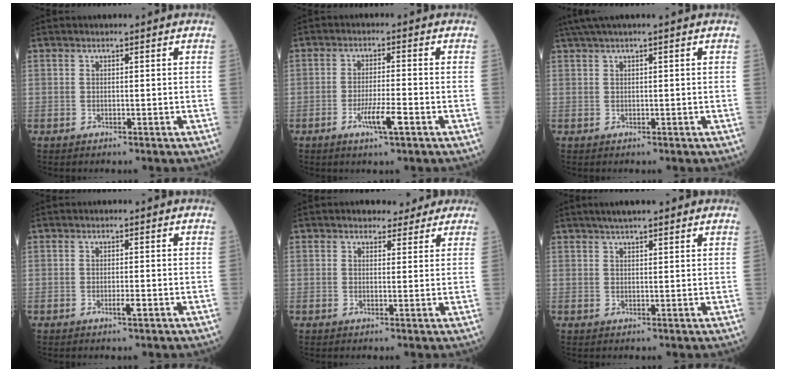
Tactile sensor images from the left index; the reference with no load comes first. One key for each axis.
{"total": 4.8, "fx": -2.3, "fy": 0.2, "fz": 4.2, "tx": -0.082, "ty": -0.007, "tz": -0.041}
{"total": 2.3, "fx": 1.6, "fy": -0.5, "fz": 1.7, "tx": -0.041, "ty": 0.020, "tz": 0.037}
{"total": 1.2, "fx": -0.5, "fy": 0.1, "fz": 1.0, "tx": -0.021, "ty": -0.002, "tz": -0.006}
{"total": 4.0, "fx": 3.4, "fy": 2.2, "fz": 0.7, "tx": 0.002, "ty": 0.010, "tz": 0.033}
{"total": 6.0, "fx": 4.7, "fy": 1.0, "fz": 3.5, "tx": -0.048, "ty": 0.030, "tz": 0.071}